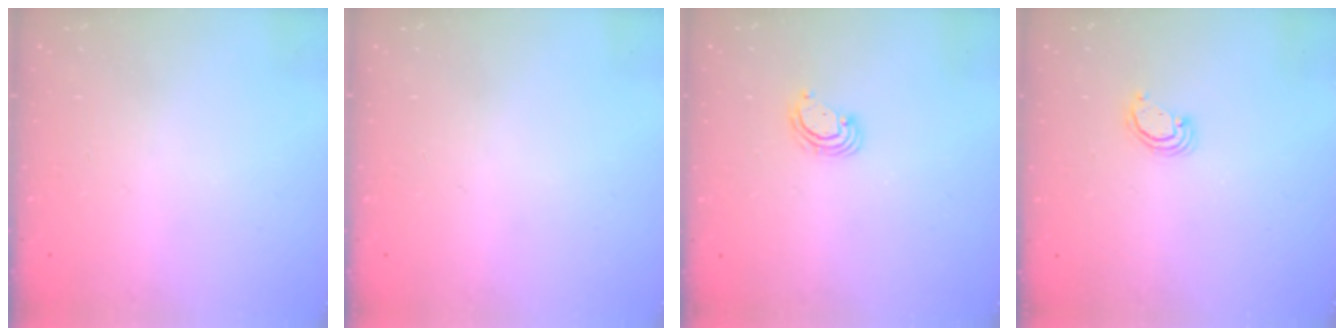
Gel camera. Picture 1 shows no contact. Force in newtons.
{"total": 0.0}
{"total": 2.8, "press": 2.8, "slide": 0.3}
{"total": 2.3, "press": 2.3, "slide": 0.3}